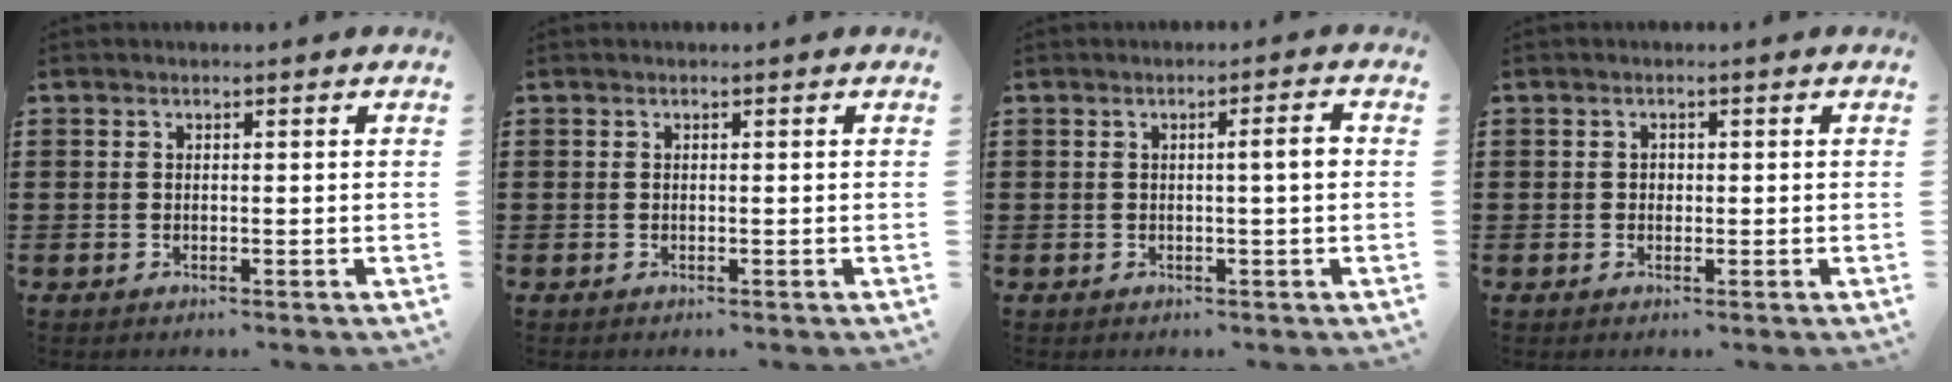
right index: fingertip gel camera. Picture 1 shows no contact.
{"total": 0.0}
{"total": 2.6, "force": [0.1, 0.1, 2.6], "torque": [-0.046, -0.002, -0.001]}
{"total": 0.7, "force": [0.0, 0.6, 0.3], "torque": [-0.009, 0.002, 0.000]}